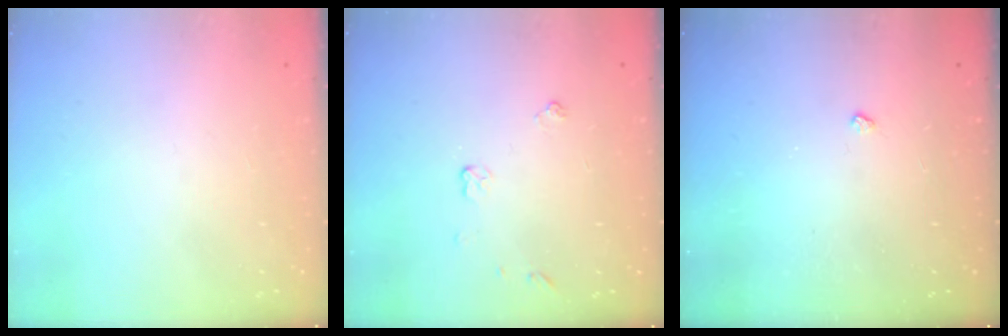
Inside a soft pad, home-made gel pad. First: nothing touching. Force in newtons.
{"total": 3.8, "press": 3.8, "slide": 0.6}
{"total": 3.0, "press": 2.9, "slide": 0.4}